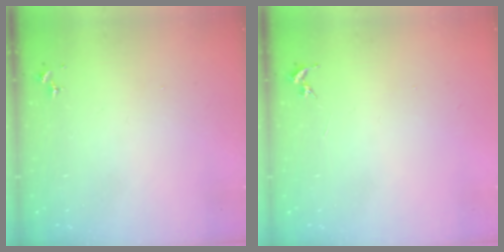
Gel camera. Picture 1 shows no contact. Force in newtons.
{"total": 0.0}